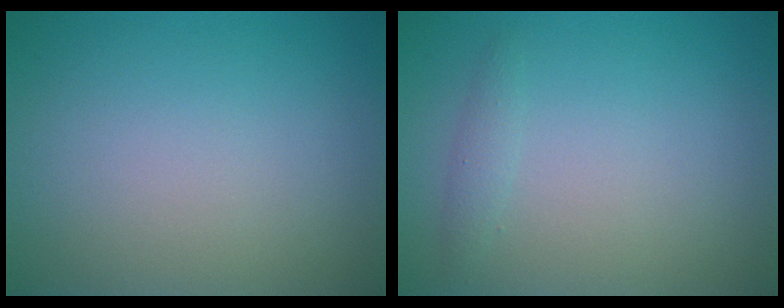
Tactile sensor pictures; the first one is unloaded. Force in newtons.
{"total": 1.0, "press": 1.0, "slide": 0.0}